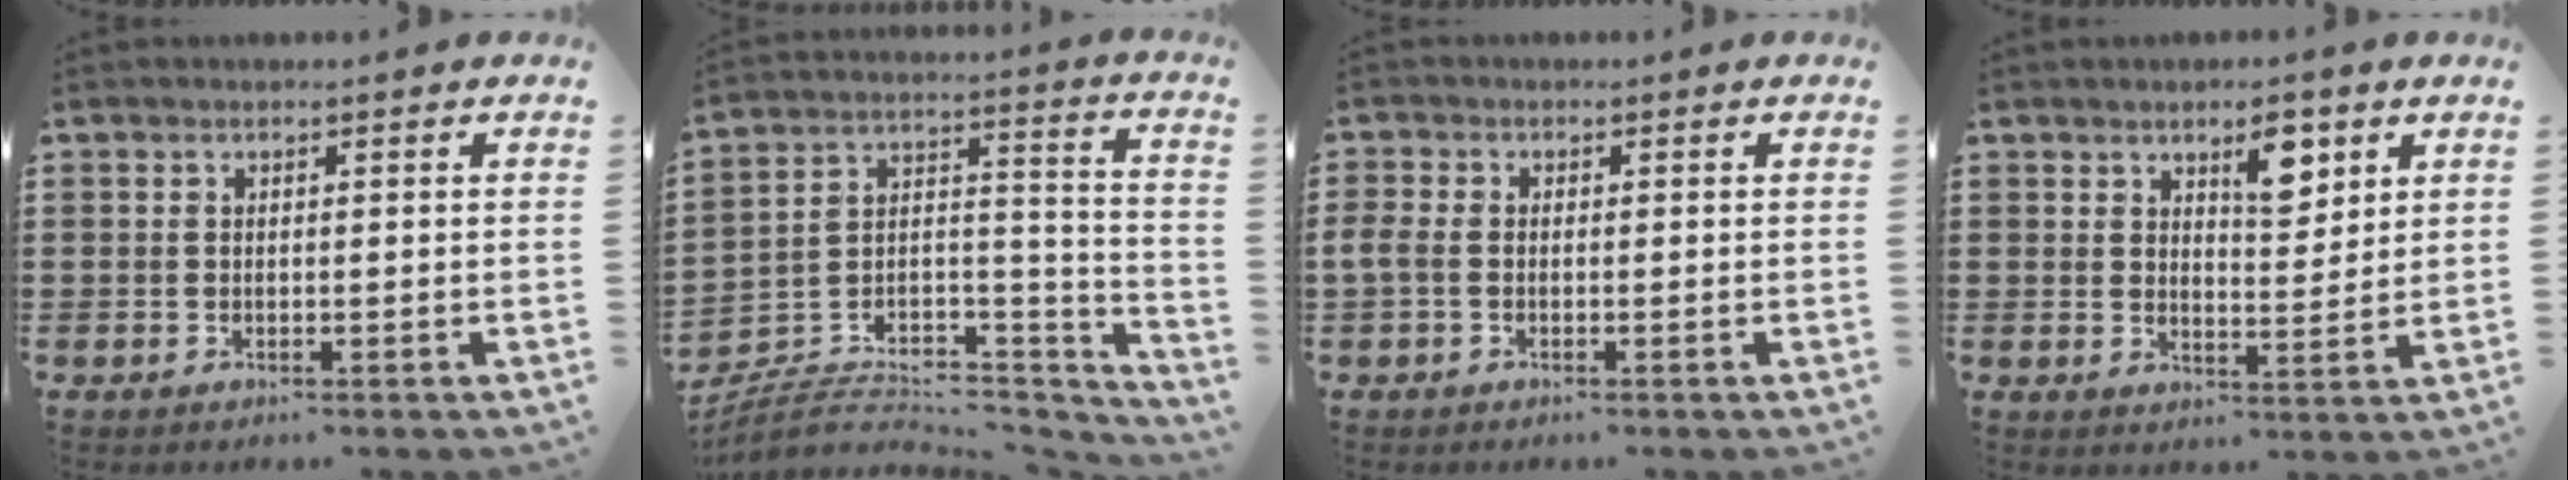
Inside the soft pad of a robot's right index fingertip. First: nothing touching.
{"total": 3.9, "force": [-2.8, 2.5, 1.3], "torque": [-0.027, -0.008, -0.057]}
{"total": 1.6, "force": [-0.6, 0.9, 1.2], "torque": [-0.039, -0.005, -0.017]}
{"total": 6.2, "force": [3.6, 2.6, 4.3], "torque": [-0.053, -0.007, 0.055]}